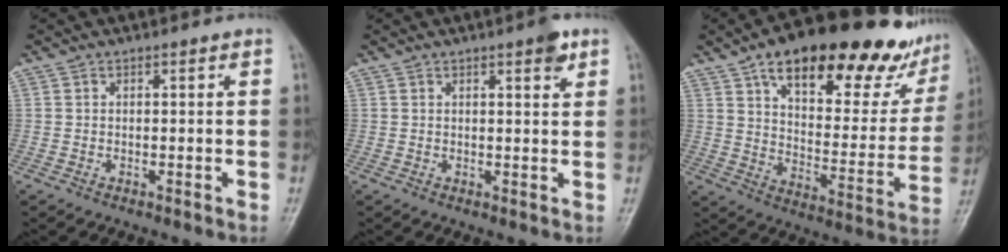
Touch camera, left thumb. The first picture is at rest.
{"total": 3.0, "force": [1.8, 0.8, 2.3], "torque": [-0.026, -0.008, 0.020]}
{"total": 28.9, "force": [19.1, 11.0, 18.6], "torque": [-0.225, -0.051, 0.273]}